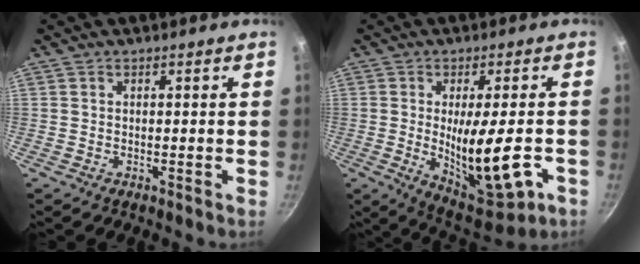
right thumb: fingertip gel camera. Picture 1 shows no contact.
{"total": 15.5, "force": [-3.5, 5.0, 14.2], "torque": [-0.197, -0.007, -0.037]}